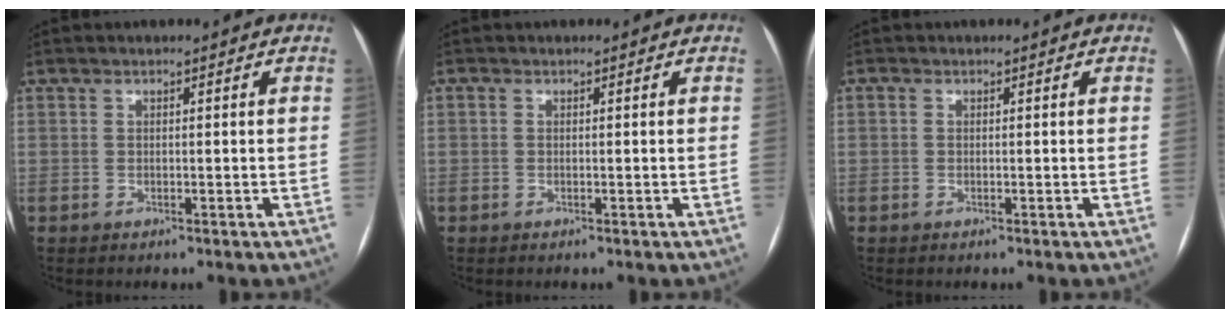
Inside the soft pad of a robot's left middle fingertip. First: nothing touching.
{"total": 0.0}
{"total": 0.0}